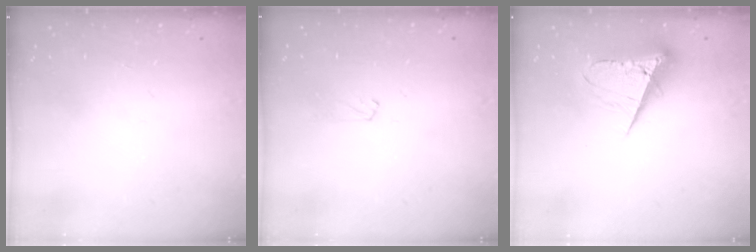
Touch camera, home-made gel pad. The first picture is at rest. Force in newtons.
{"total": 2.5, "press": 2.5, "slide": 0.3}
{"total": 9.9, "press": 9.8, "slide": 0.7}